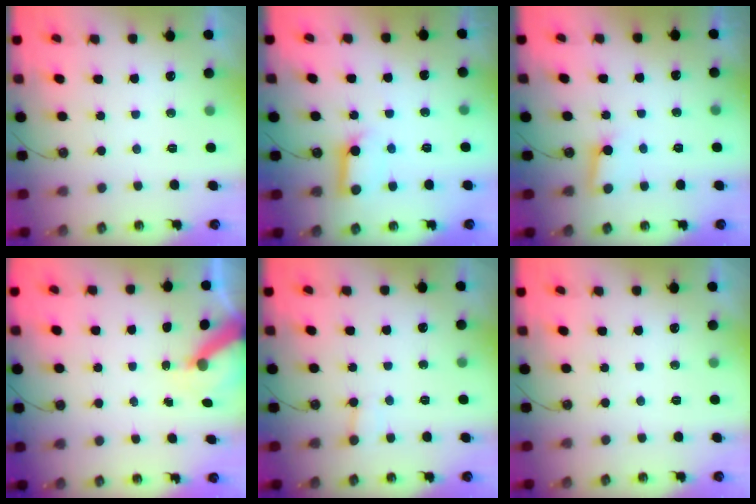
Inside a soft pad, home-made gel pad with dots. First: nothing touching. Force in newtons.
{"total": 9.3, "press": 9.2, "slide": 1.0}
{"total": 3.0, "press": 3.0, "slide": 0.2}
{"total": 5.4, "press": 5.4, "slide": 0.7}
{"total": 3.8, "press": 3.8, "slide": 0.3}
{"total": 0.0}